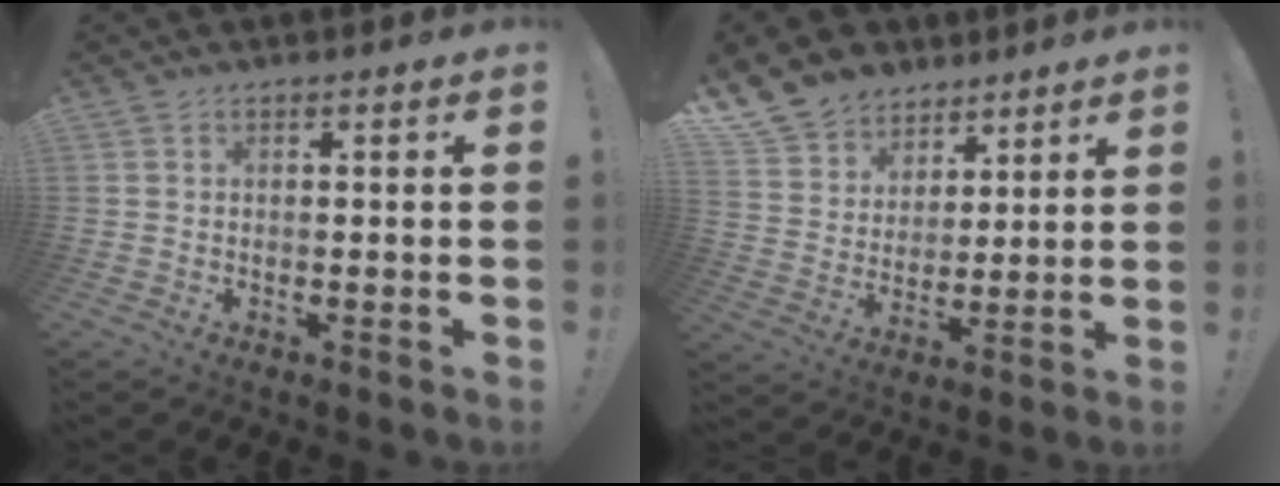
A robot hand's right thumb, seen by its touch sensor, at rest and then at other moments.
{"total": 11.9, "force": [8.1, 8.4, 2.3], "torque": [-0.054, -0.057, 0.162]}